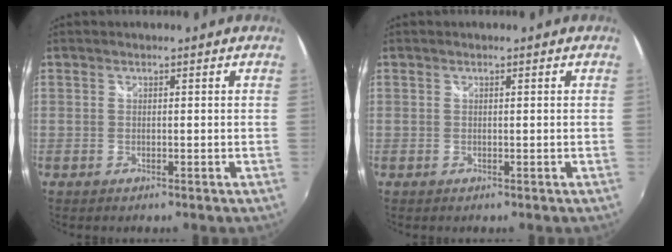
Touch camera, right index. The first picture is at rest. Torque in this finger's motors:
{"motor_torque": [0.09, 0.05, 0.00, 0.00]}